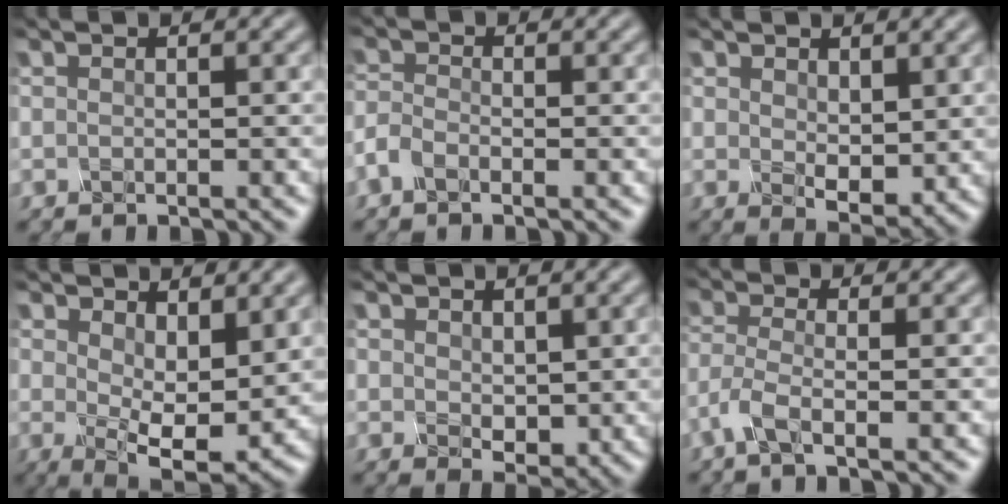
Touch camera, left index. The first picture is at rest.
{"total": 1.5, "force": [-1.4, 0.2, 0.2], "torque": [-0.027, 0.000, -0.023]}
{"total": 2.1, "force": [1.0, 0.7, 1.7], "torque": [-0.042, -0.006, 0.041]}
{"total": 7.0, "force": [0.9, 3.0, 6.3], "torque": [-0.116, -0.013, 0.034]}
{"total": 1.2, "force": [0.6, 0.7, 0.8], "torque": [-0.030, -0.004, 0.035]}
{"total": 2.3, "force": [-1.7, 0.2, 1.5], "torque": [-0.053, -0.005, -0.030]}